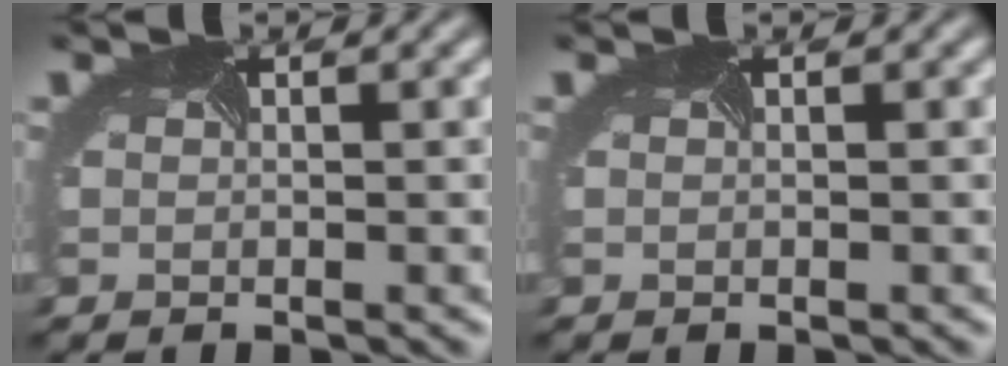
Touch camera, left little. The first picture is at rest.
{"total": 0.0}